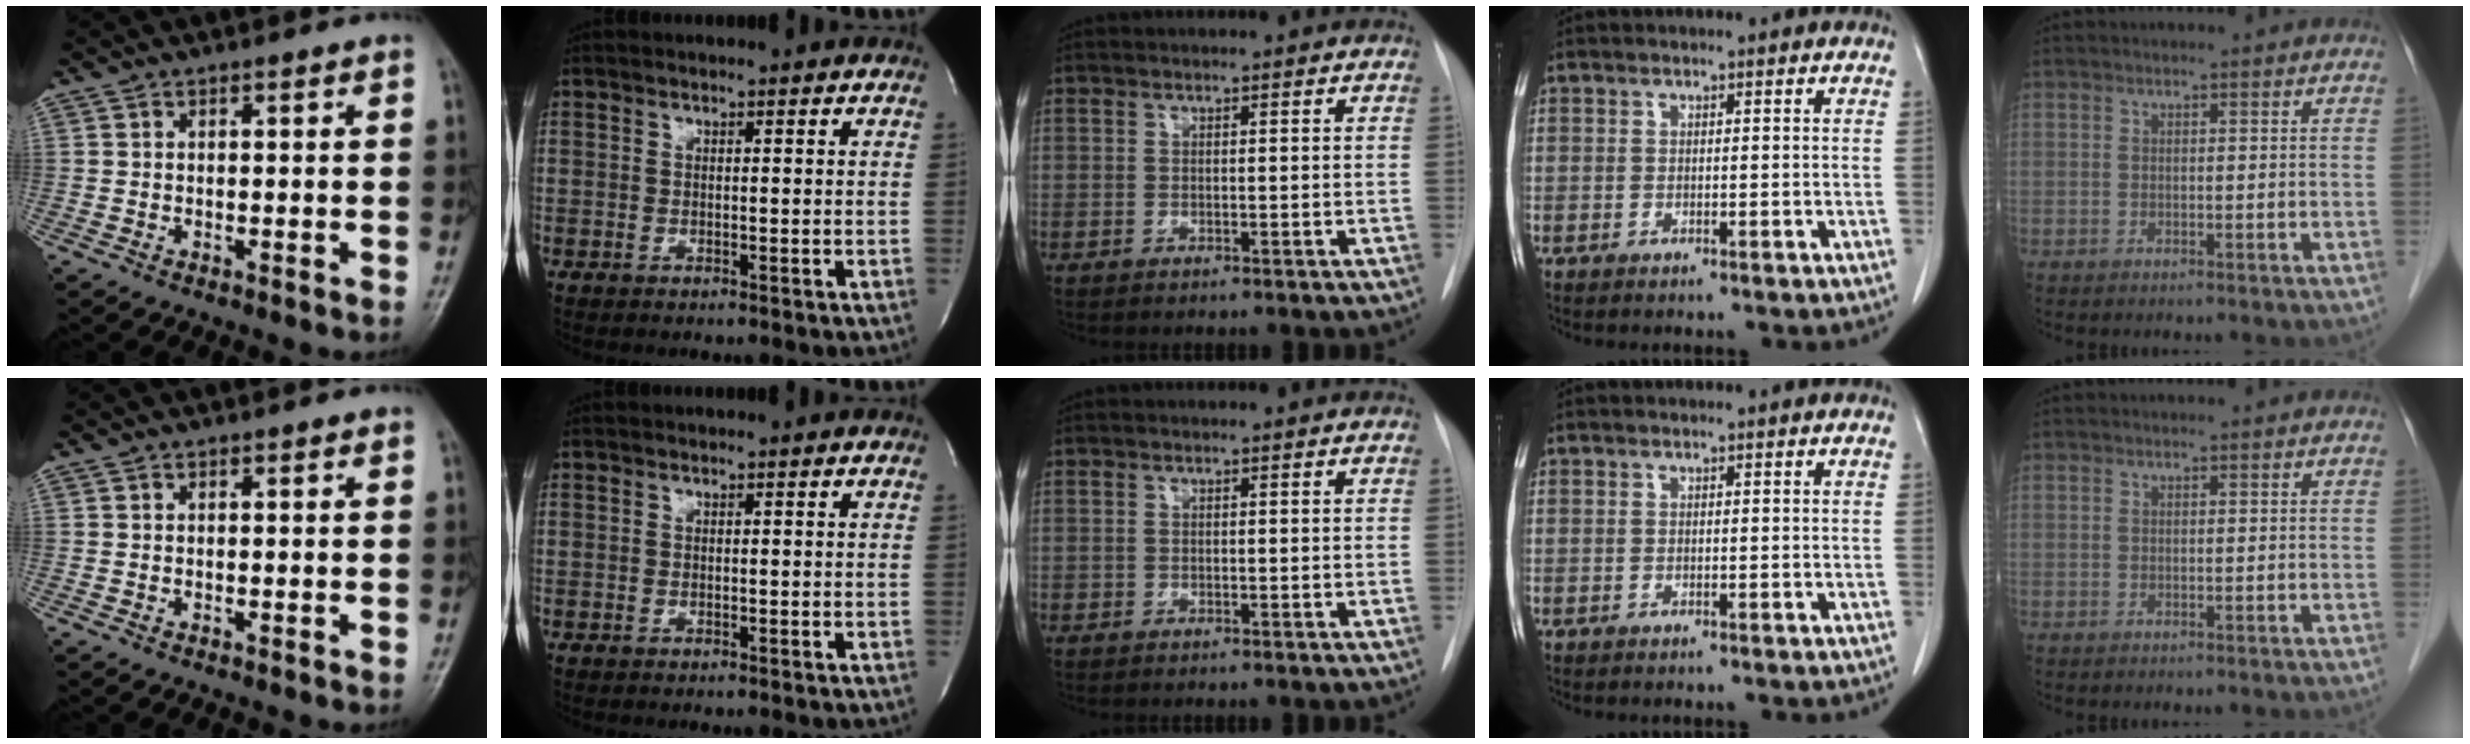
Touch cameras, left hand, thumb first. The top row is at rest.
{}